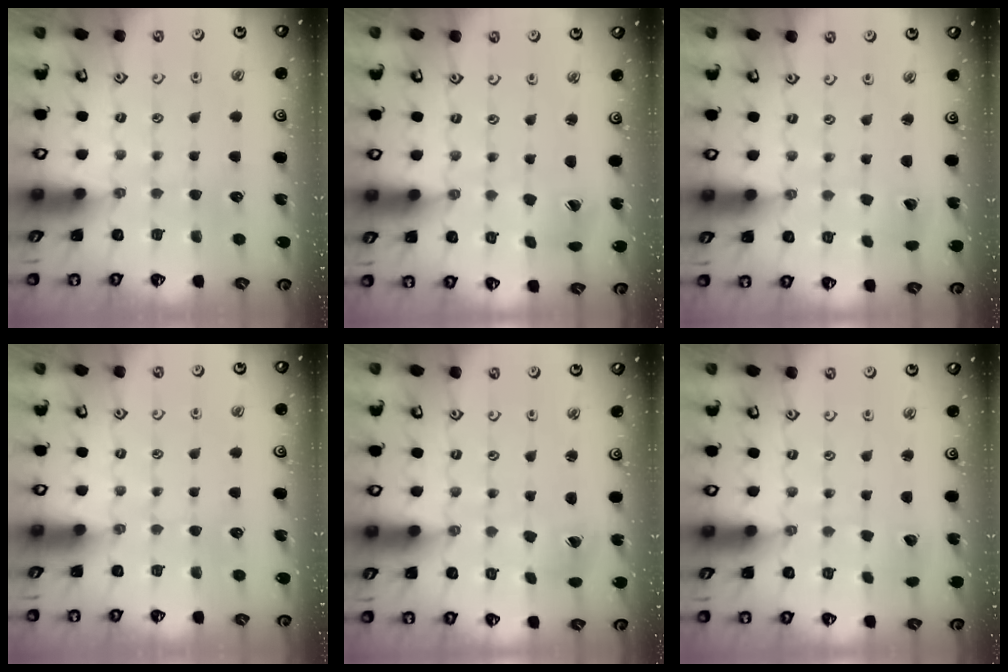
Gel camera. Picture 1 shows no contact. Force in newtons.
{"total": 3.3, "press": 3.3, "slide": 0.5}
{"total": 2.3, "press": 2.3, "slide": 0.3}
{"total": 0.0}
{"total": 2.0, "press": 2.0, "slide": 0.3}
{"total": 2.6, "press": 2.6, "slide": 0.3}